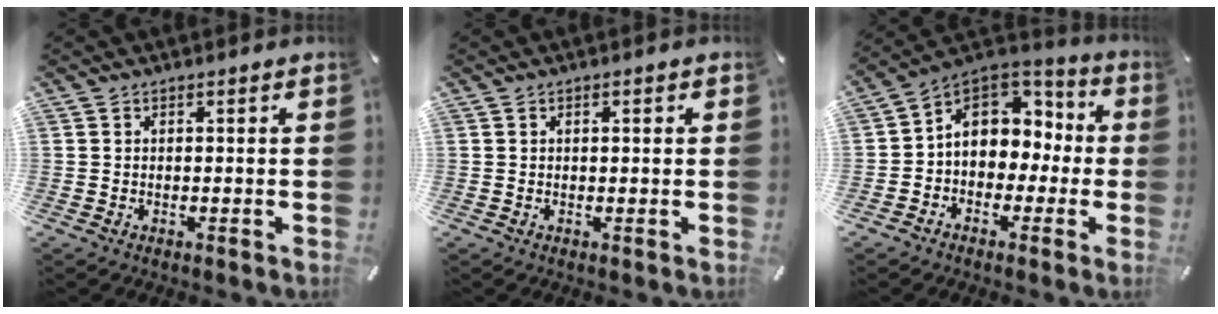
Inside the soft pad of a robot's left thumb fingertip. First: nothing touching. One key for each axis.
{"total": 1.1, "fx": 0.2, "fy": 0.5, "fz": 0.9, "tx": -0.010, "ty": 0.001, "tz": 0.000}
{"total": 10.6, "fx": 1.5, "fy": 9.2, "fz": 5.0, "tx": -0.104, "ty": -0.003, "tz": 0.033}